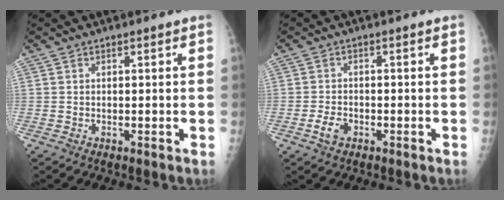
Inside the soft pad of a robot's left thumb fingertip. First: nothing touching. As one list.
[{"total": 3.1, "force": [-1.5, 2.0, 1.8], "torque": [-0.032, 0.007, -0.027]}]